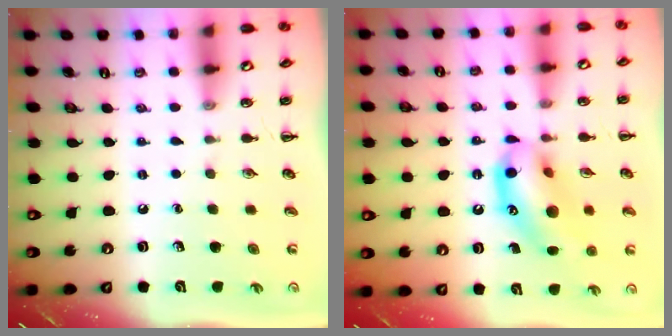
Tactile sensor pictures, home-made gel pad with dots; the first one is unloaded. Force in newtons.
{"total": 15.1, "press": 14.7, "slide": 3.3}